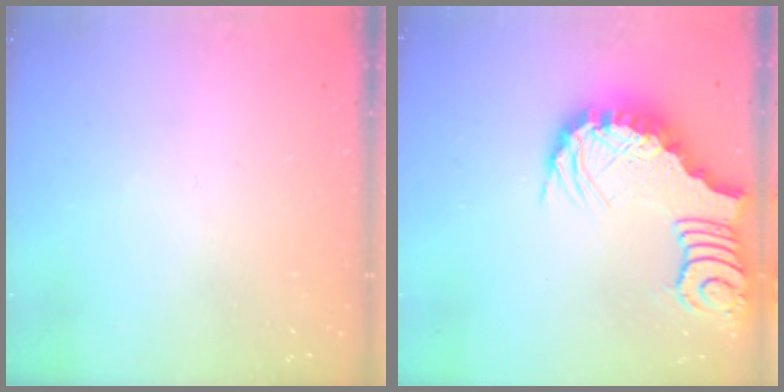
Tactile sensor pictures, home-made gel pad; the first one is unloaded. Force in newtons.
{"total": 3.9, "press": 3.8, "slide": 0.7}